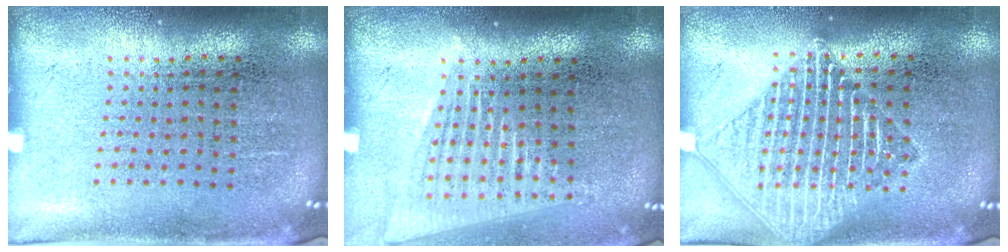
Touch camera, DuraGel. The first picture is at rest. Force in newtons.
{"total": 1.5, "press": 1.3, "slide": 0.6}
{"total": 2.6, "press": 2.6, "slide": 0.3}